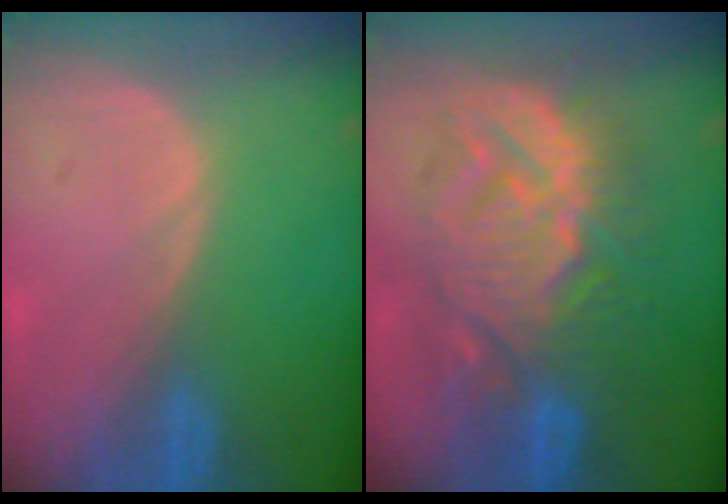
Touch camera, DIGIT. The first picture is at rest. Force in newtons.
{"total": 11.5, "press": 11.5, "slide": 1.0}